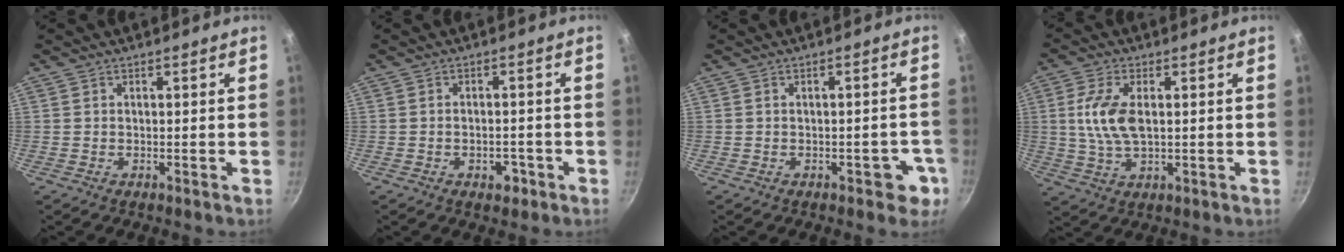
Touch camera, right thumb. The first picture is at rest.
{"total": 3.3, "force": [-1.7, 2.0, 2.0], "torque": [-0.018, 0.013, -0.019]}
{"total": 4.3, "force": [-1.7, 2.5, 3.0], "torque": [-0.008, 0.017, -0.014]}
{"total": 8.9, "force": [1.2, 4.5, 7.6], "torque": [-0.151, 0.001, 0.022]}